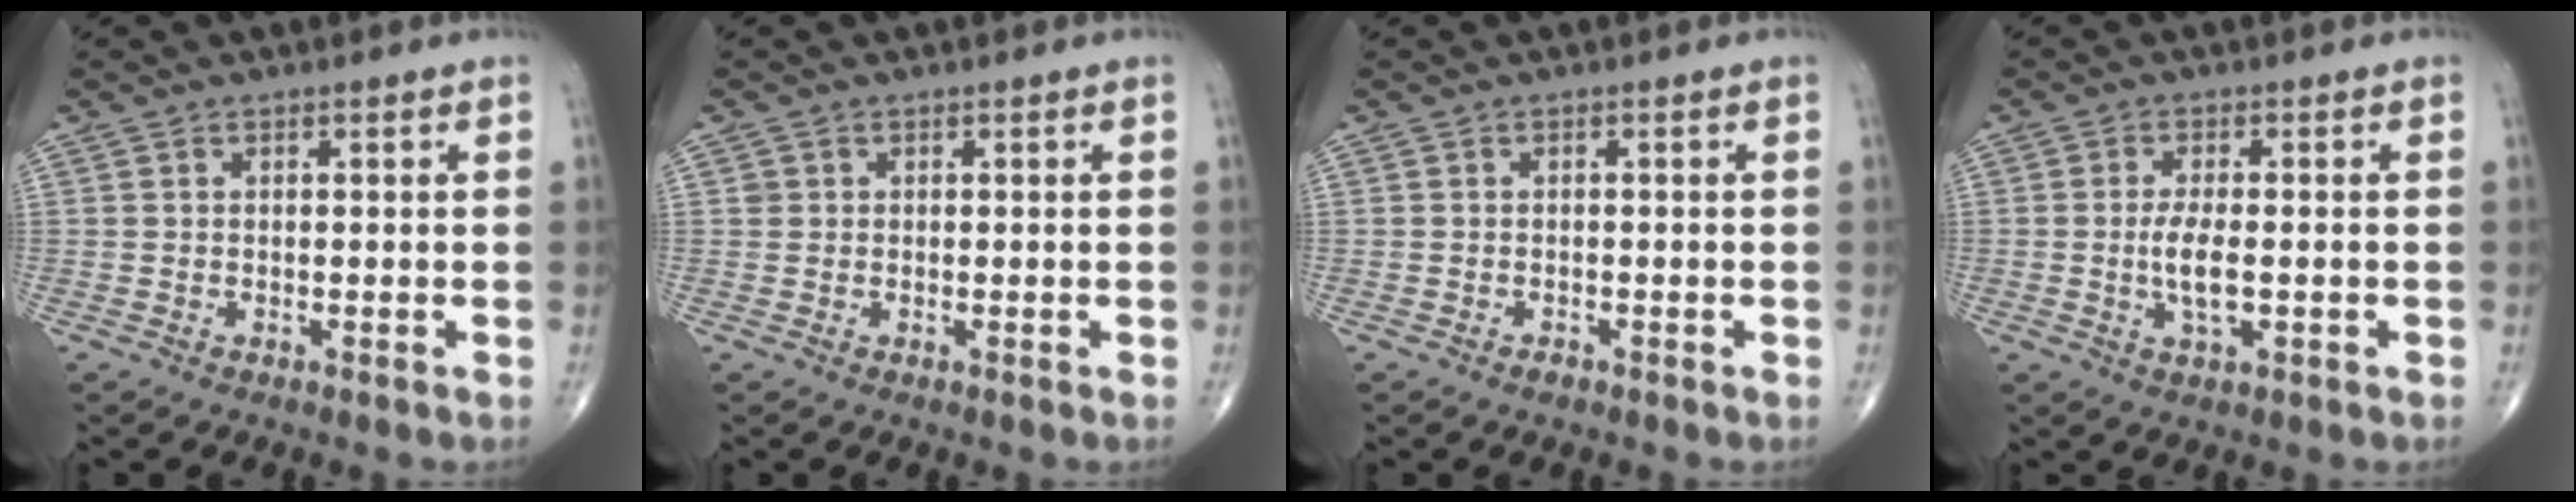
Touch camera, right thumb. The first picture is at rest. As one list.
[{"total": 0.9, "force": [0.2, 0.8, 0.2], "torque": [0.003, 0.001, 0.005]}, {"total": 0.8, "force": [-0.6, 0.4, 0.4], "torque": [-0.004, 0.005, -0.011]}, {"total": 4.9, "force": [-0.7, 1.9, 4.5], "torque": [-0.088, -0.005, -0.015]}]